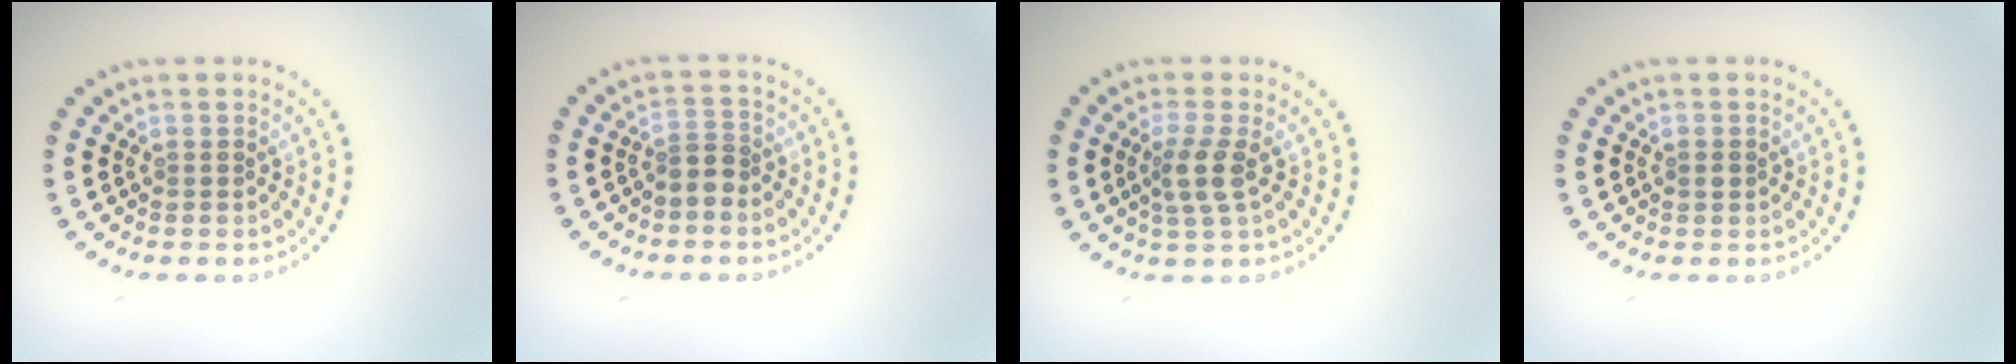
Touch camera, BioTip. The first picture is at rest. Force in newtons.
{"total": 2.0, "press": 1.6, "slide": 1.2}
{"total": 2.5, "press": 2.0, "slide": 1.5}
{"total": 0.7, "press": 0.7, "slide": 0.0}